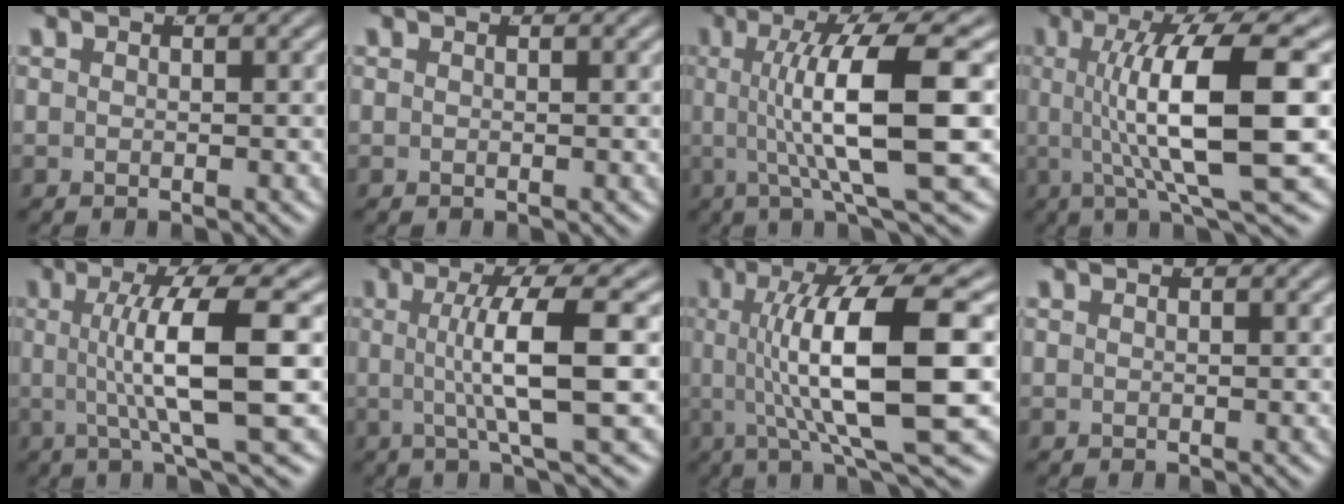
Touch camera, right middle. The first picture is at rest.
{"total": 0.0}
{"total": 8.6, "force": [0.5, 0.7, 8.6], "torque": [-0.140, 0.000, 0.010]}
{"total": 9.7, "force": [0.7, 1.4, 9.6], "torque": [-0.156, -0.001, 0.014]}
{"total": 6.9, "force": [0.4, 0.1, 6.9], "torque": [-0.112, -0.002, 0.008]}
{"total": 5.5, "force": [0.2, -0.3, 5.5], "torque": [-0.088, -0.001, 0.005]}
{"total": 10.7, "force": [0.8, 1.9, 10.5], "torque": [-0.168, 0.001, 0.015]}
{"total": 0.0}